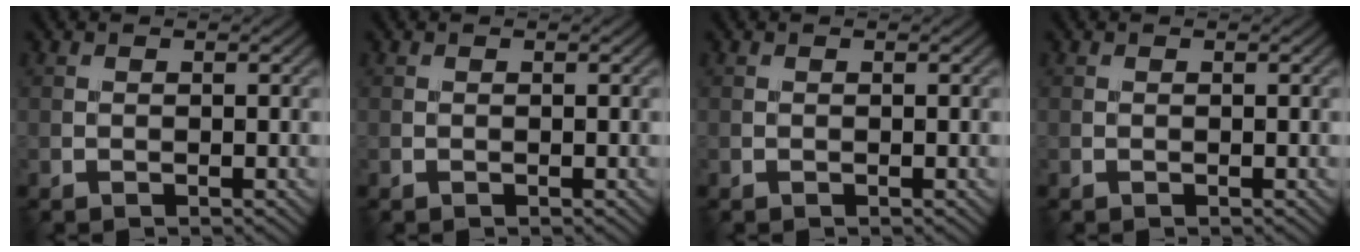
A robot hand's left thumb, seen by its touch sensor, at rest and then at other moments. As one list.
[{"total": 0.0}, {"total": 0.0}, {"total": 0.0}]